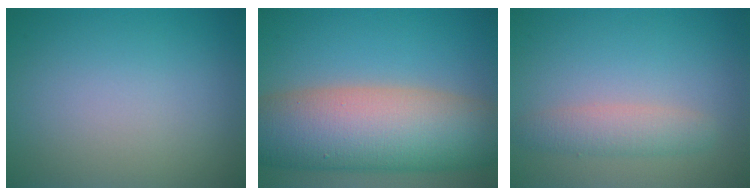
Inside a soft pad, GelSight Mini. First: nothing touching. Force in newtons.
{"total": 13.1, "press": 13.1, "slide": 0.7}
{"total": 2.6, "press": 2.6, "slide": 0.1}